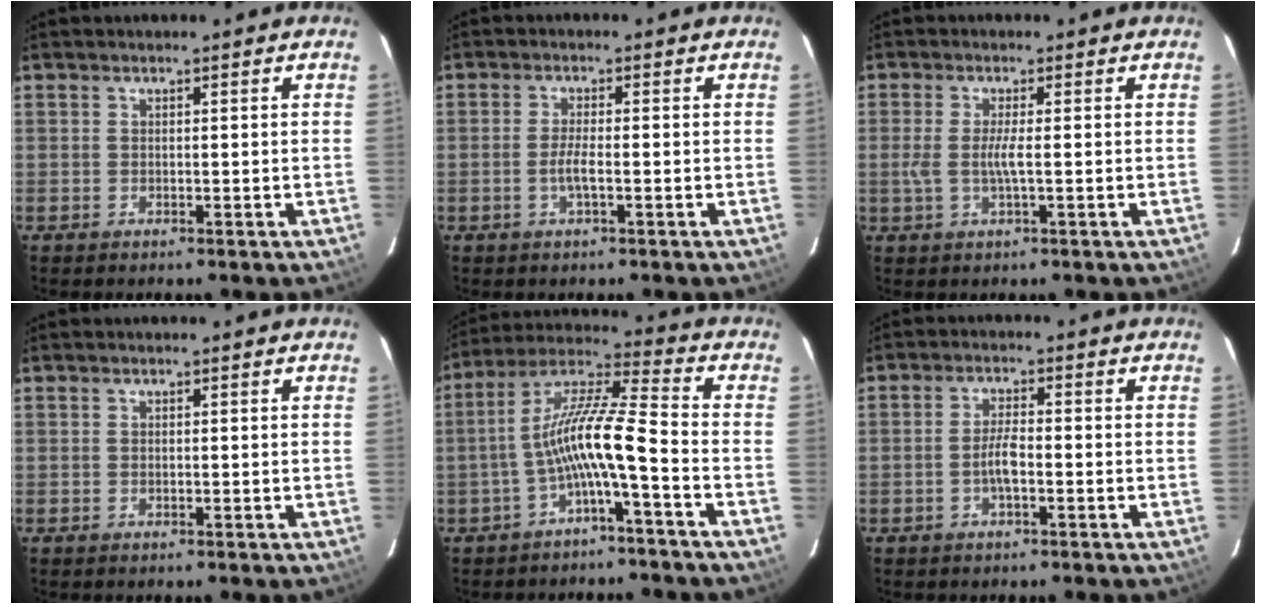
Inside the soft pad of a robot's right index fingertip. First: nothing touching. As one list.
[{"total": 2.6, "force": [-1.0, 0.2, 2.5], "torque": [-0.050, -0.004, -0.018]}, {"total": 3.5, "force": [-0.4, -0.1, 3.5], "torque": [-0.073, -0.002, -0.009]}, {"total": 0.0}, {"total": 10.6, "force": [-3.7, 0.5, 9.9], "torque": [-0.208, 0.018, -0.071]}, {"total": 3.5, "force": [-1.3, 0.8, 3.1], "torque": [-0.065, 0.003, -0.024]}]